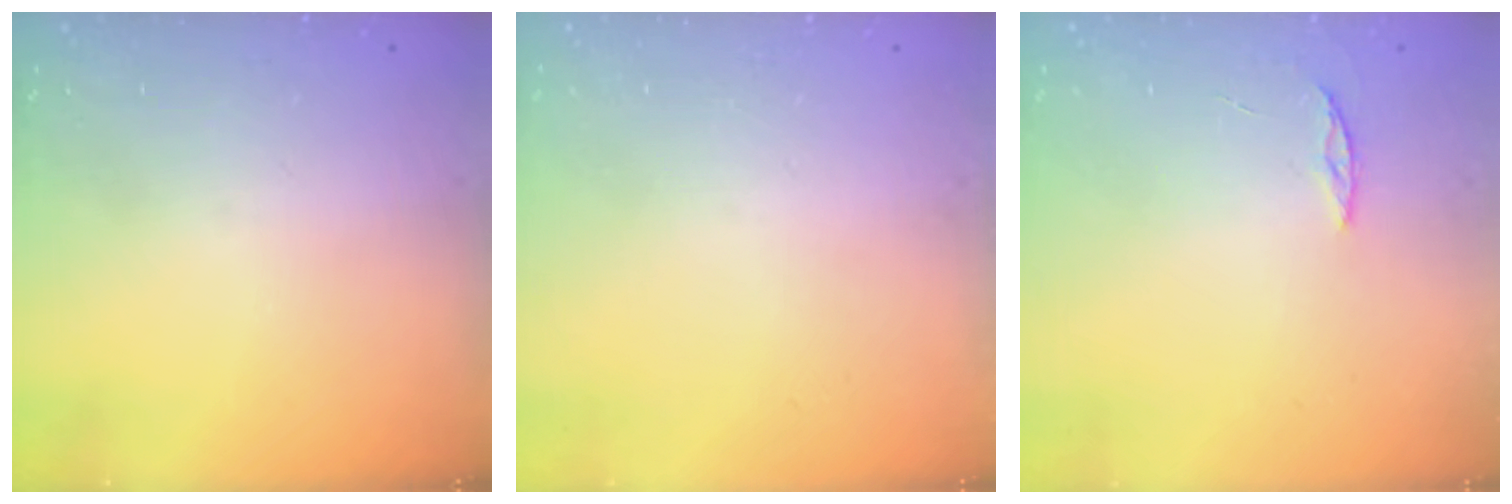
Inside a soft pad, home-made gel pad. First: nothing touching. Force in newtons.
{"total": 0.0}
{"total": 2.4, "press": 2.4, "slide": 0.2}